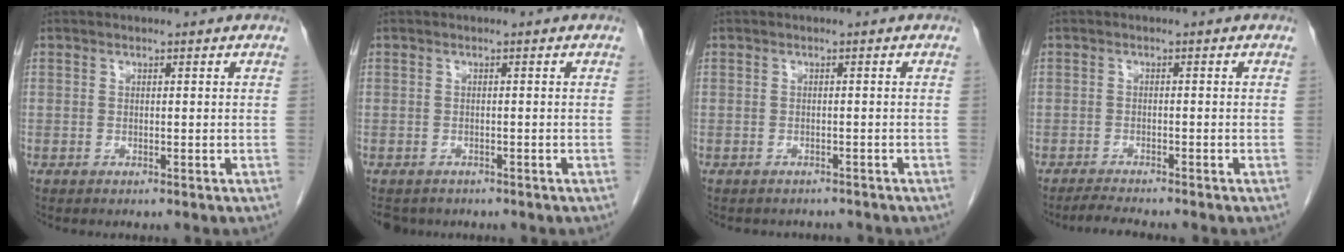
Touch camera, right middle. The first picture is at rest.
{"total": 4.2, "force": [-3.3, 2.5, 0.8], "torque": [-0.006, -0.001, -0.047]}
{"total": 3.5, "force": [-3.2, 1.4, 0.3], "torque": [-0.008, -0.002, -0.038]}
{"total": 3.5, "force": [-3.2, -0.1, 1.3], "torque": [-0.027, -0.014, -0.052]}